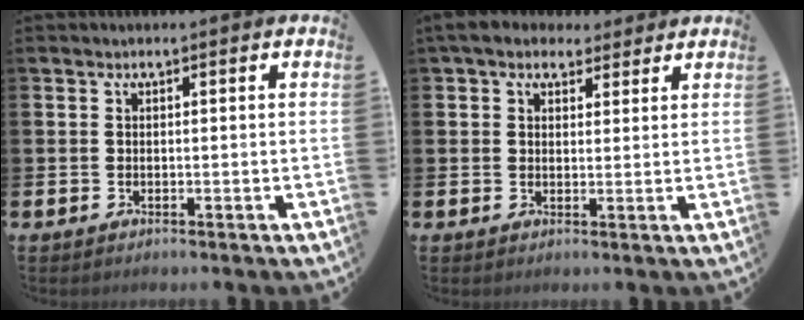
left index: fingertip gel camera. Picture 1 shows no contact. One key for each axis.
{"total": 5.1, "fx": 4.3, "fy": 2.6, "fz": 1.1, "tx": -0.025, "ty": -0.012, "tz": 0.077}